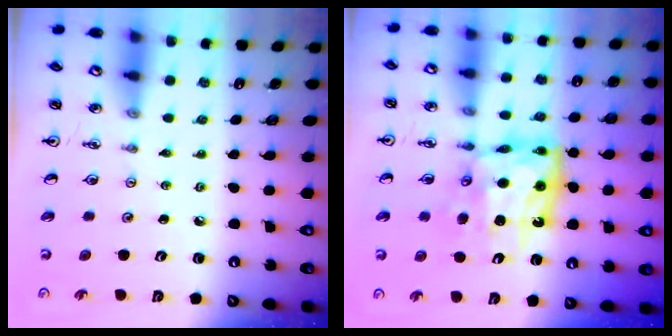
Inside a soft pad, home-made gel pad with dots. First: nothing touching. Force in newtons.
{"total": 12.4, "press": 12.3, "slide": 1.0}